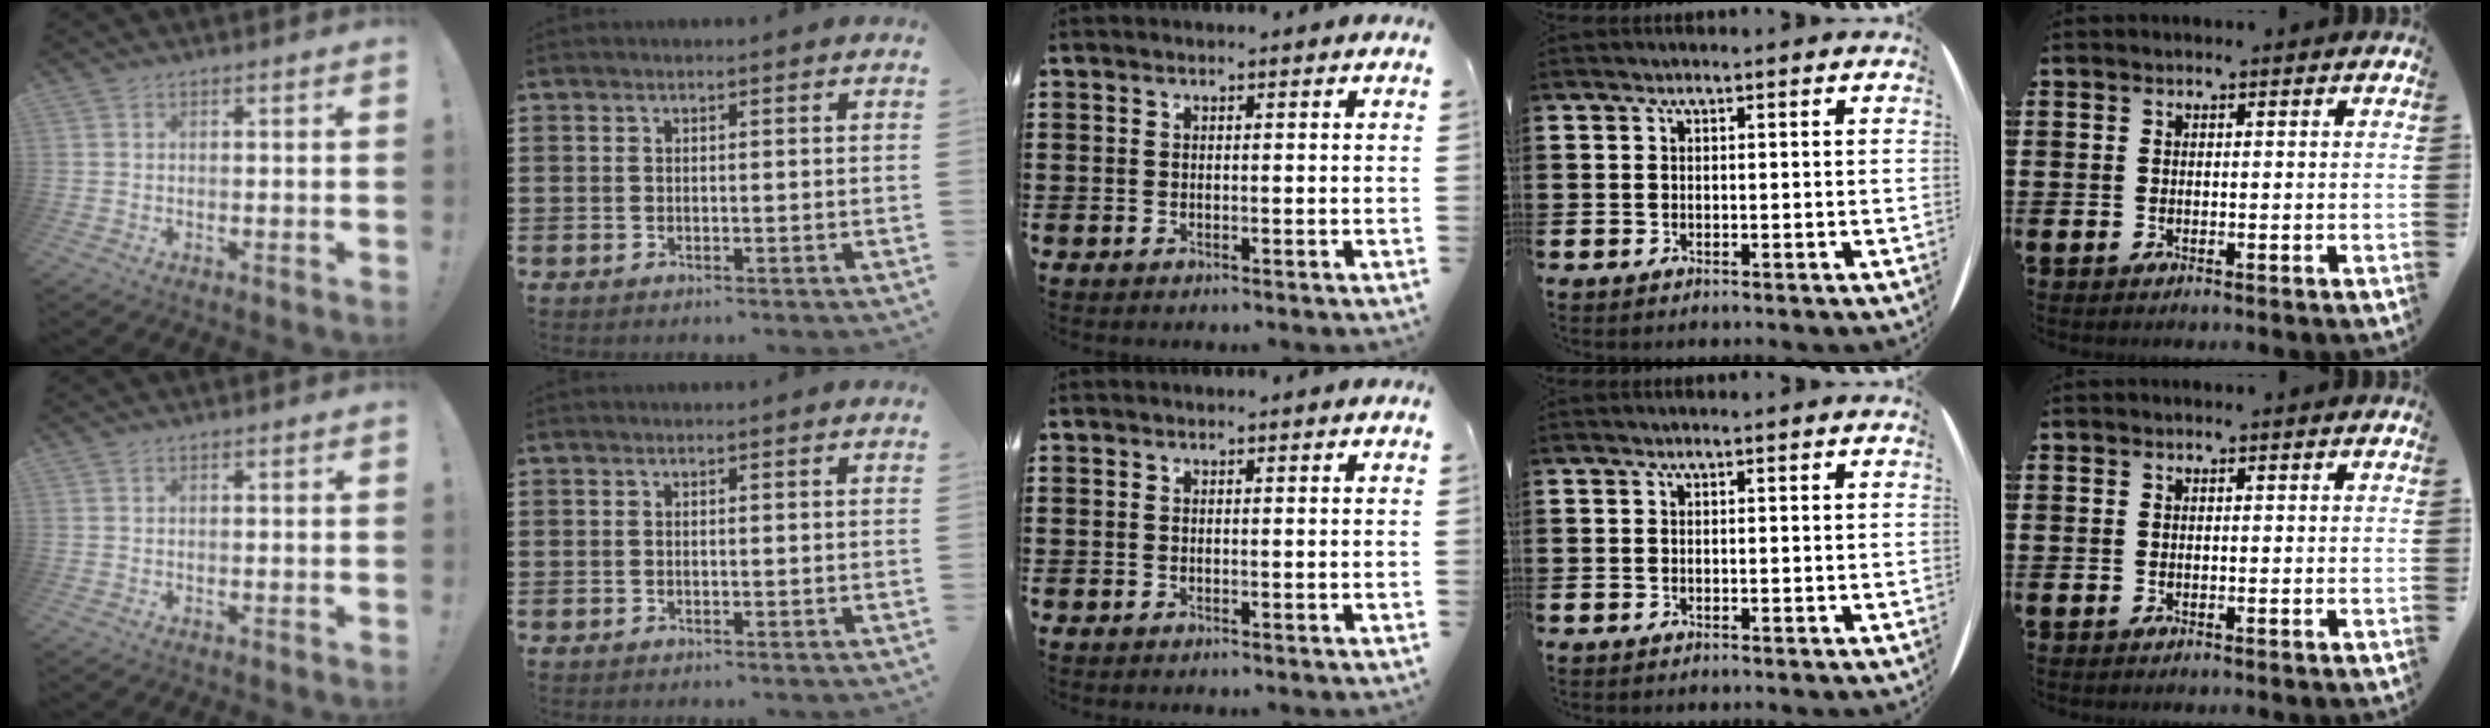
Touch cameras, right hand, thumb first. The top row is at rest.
{}